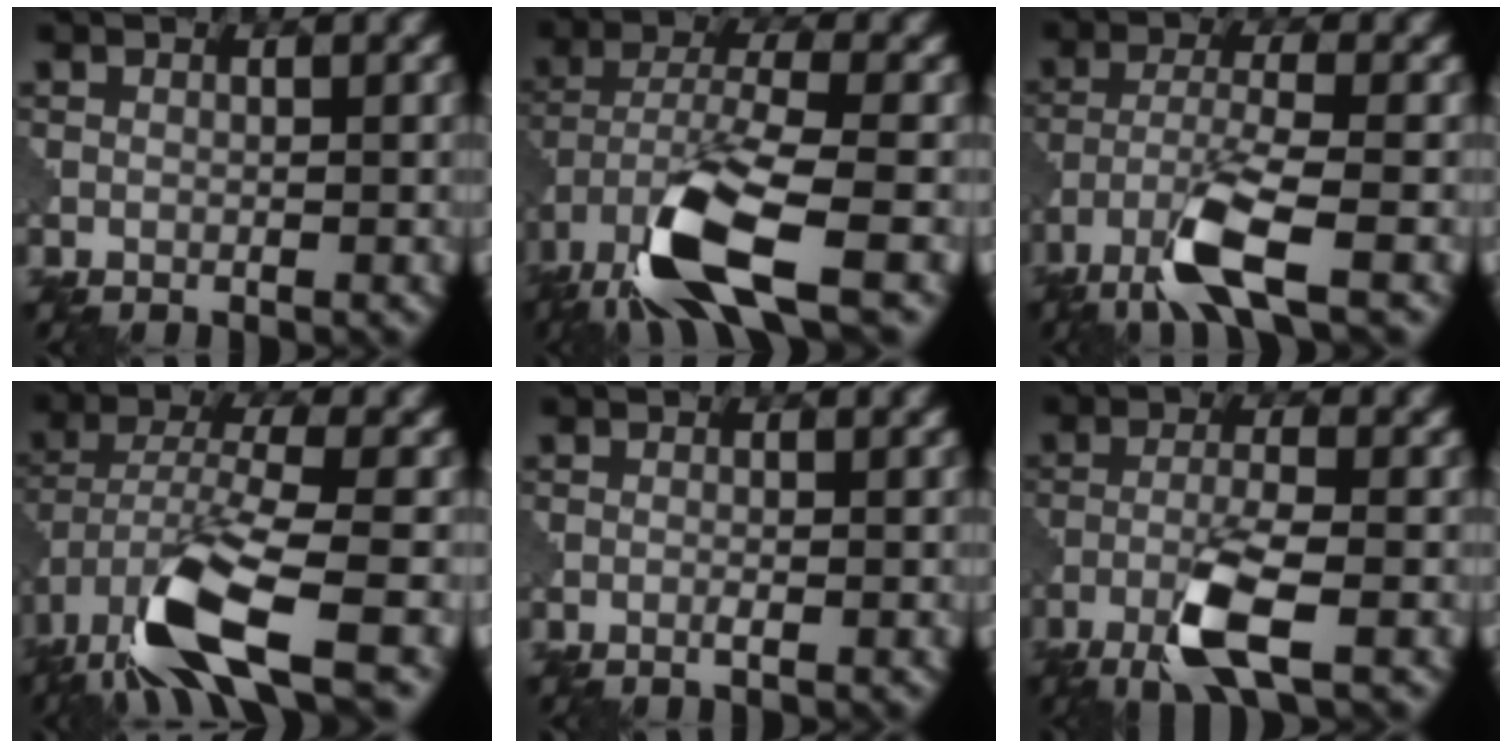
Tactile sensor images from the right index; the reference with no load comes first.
{"total": 10.7, "force": [-6.2, 3.1, 8.2], "torque": [-0.161, -0.008, -0.121]}
{"total": 6.1, "force": [-3.6, 1.0, 4.8], "torque": [-0.096, -0.004, -0.078]}
{"total": 11.1, "force": [-6.3, 3.3, 8.5], "torque": [-0.166, -0.006, -0.123]}
{"total": 0.6, "force": [-0.3, 0.0, 0.6], "torque": [-0.012, -0.001, -0.008]}
{"total": 5.6, "force": [-2.9, 0.9, 4.6], "torque": [-0.090, 0.002, -0.063]}